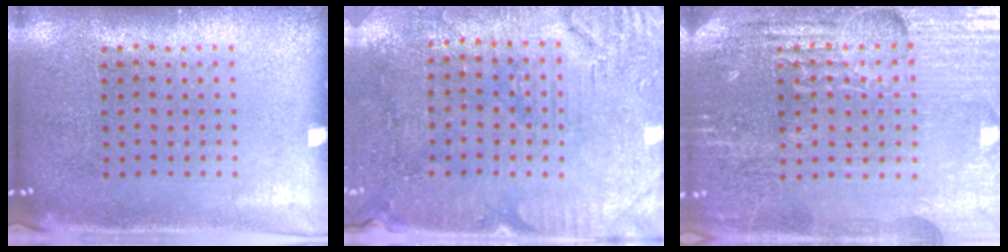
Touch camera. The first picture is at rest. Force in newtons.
{"total": 2.9, "press": 2.7, "slide": 1.1}
{"total": 4.8, "press": 4.5, "slide": 1.6}